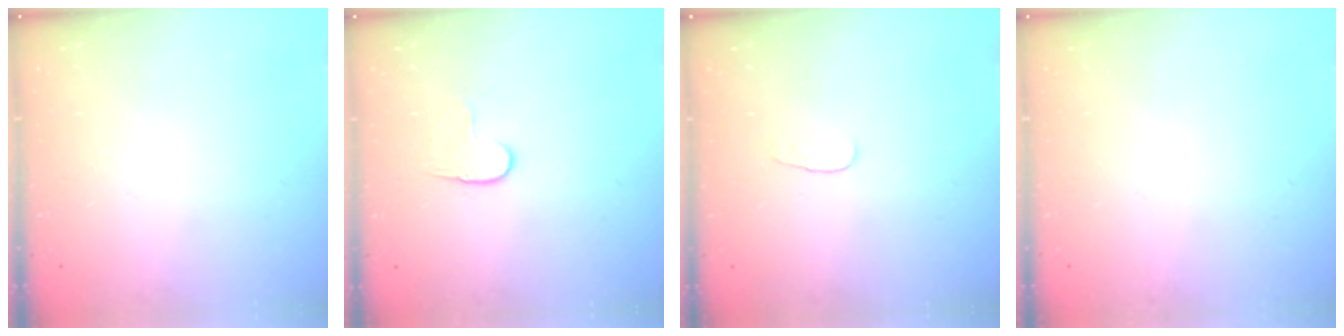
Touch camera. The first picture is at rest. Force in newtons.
{"total": 6.1, "press": 6.1, "slide": 0.5}
{"total": 2.8, "press": 2.8, "slide": 0.3}
{"total": 0.0}